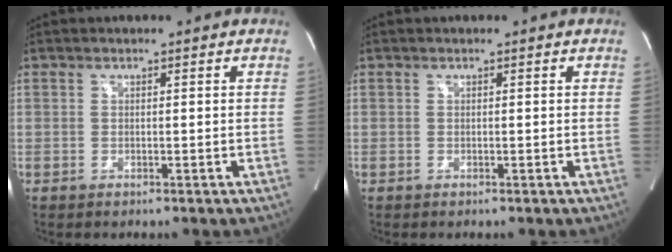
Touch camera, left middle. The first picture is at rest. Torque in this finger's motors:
{"motor_torque": [-0.07, -0.02, 0.04, 0.00]}